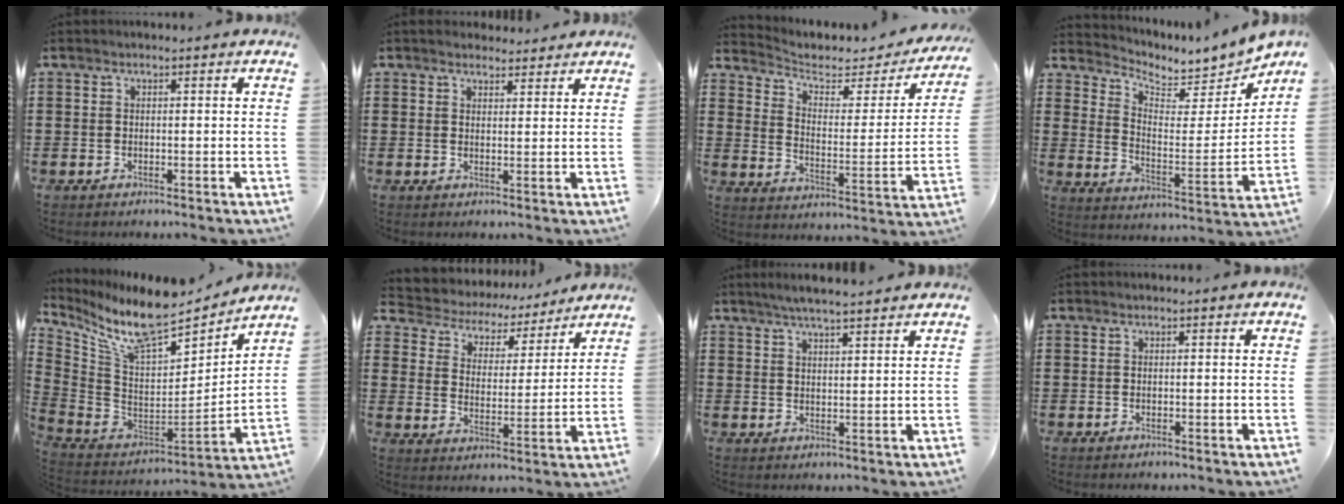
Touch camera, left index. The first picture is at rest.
{"total": 2.4, "force": [2.2, 0.8, 0.1], "torque": [0.000, -0.002, 0.041]}
{"total": 3.6, "force": [2.4, 1.8, 1.8], "torque": [-0.045, -0.019, 0.032]}
{"total": 5.3, "force": [5.0, 1.5, 0.7], "torque": [-0.038, -0.040, 0.084]}
{"total": 11.5, "force": [9.3, 2.9, 6.3], "torque": [-0.145, -0.071, 0.160]}
{"total": 4.1, "force": [3.9, 1.4, 0.1], "torque": [-0.031, -0.031, 0.060]}
{"total": 3.7, "force": [3.4, 0.0, 1.6], "torque": [-0.040, -0.005, 0.061]}
{"total": 0.0}